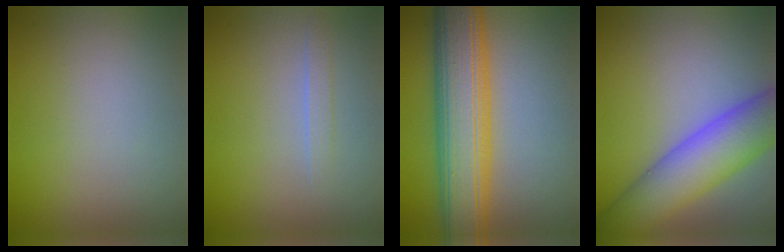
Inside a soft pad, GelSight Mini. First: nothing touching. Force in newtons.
{"total": 1.1, "press": 1.1, "slide": 0.1}
{"total": 9.5, "press": 9.5, "slide": 0.1}
{"total": 8.5, "press": 8.5, "slide": 0.5}